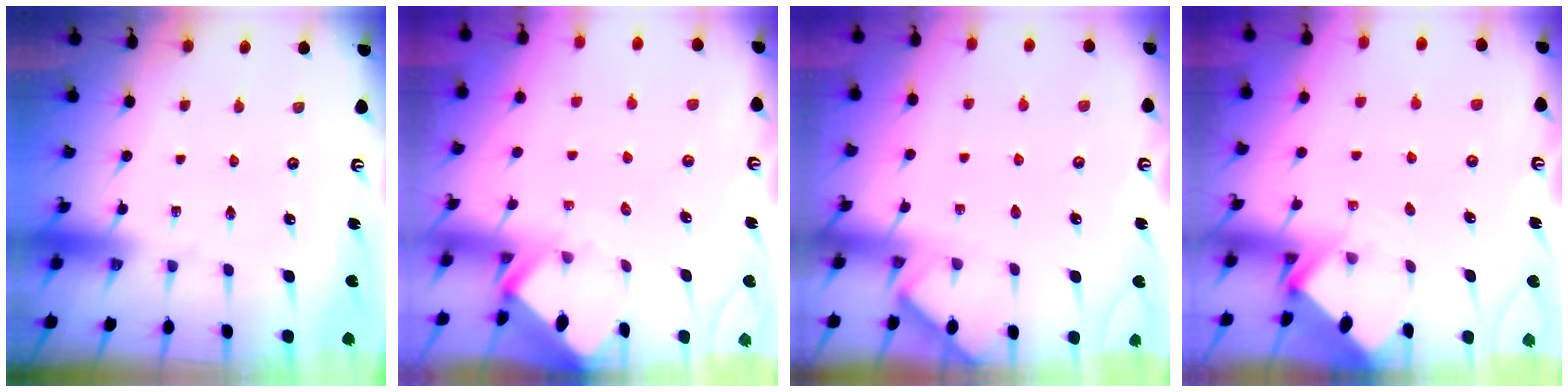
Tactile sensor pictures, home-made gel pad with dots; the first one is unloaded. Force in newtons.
{"total": 2.4, "press": 2.4, "slide": 0.1}
{"total": 3.0, "press": 2.9, "slide": 0.3}
{"total": 2.5, "press": 2.5, "slide": 0.2}